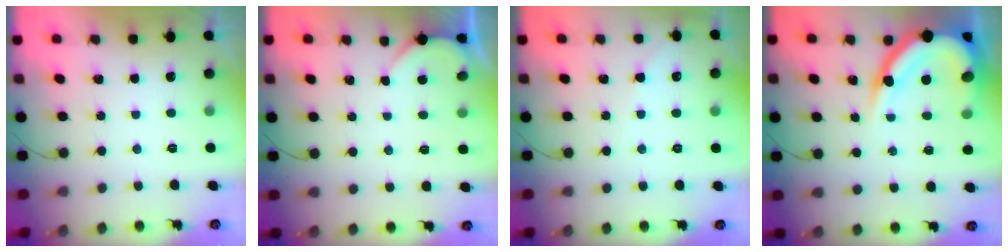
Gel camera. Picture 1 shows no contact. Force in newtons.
{"total": 1.8, "press": 1.8, "slide": 0.2}
{"total": 3.3, "press": 3.3, "slide": 0.6}
{"total": 15.3, "press": 15.2, "slide": 1.3}